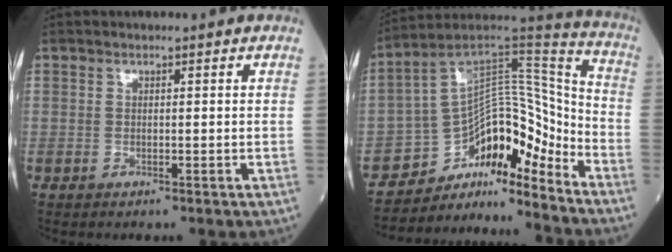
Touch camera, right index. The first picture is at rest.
{"total": 11.8, "force": [-10.4, 3.3, 4.4], "torque": [-0.047, 0.087, -0.179]}